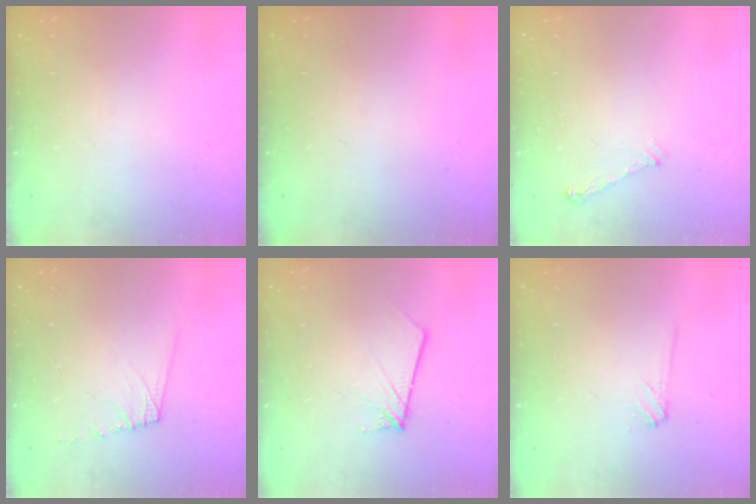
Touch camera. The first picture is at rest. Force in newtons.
{"total": 0.0}
{"total": 4.9, "press": 4.9, "slide": 0.5}
{"total": 6.1, "press": 6.1, "slide": 0.6}
{"total": 2.7, "press": 2.7, "slide": 0.2}
{"total": 4.3, "press": 4.2, "slide": 0.8}